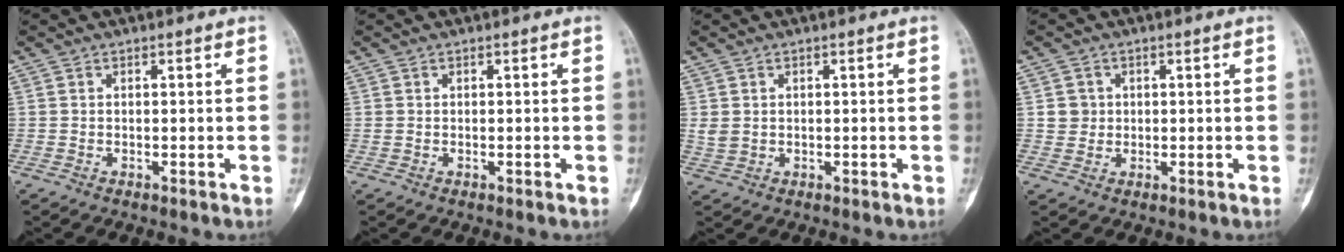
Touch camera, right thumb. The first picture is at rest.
{"total": 0.6, "force": [-0.1, 0.4, 0.5], "torque": [-0.010, 0.004, 0.003]}
{"total": 2.2, "force": [0.3, 1.8, 1.2], "torque": [-0.023, 0.002, 0.011]}
{"total": 2.8, "force": [0.5, 2.7, 0.5], "torque": [0.008, 0.002, 0.009]}